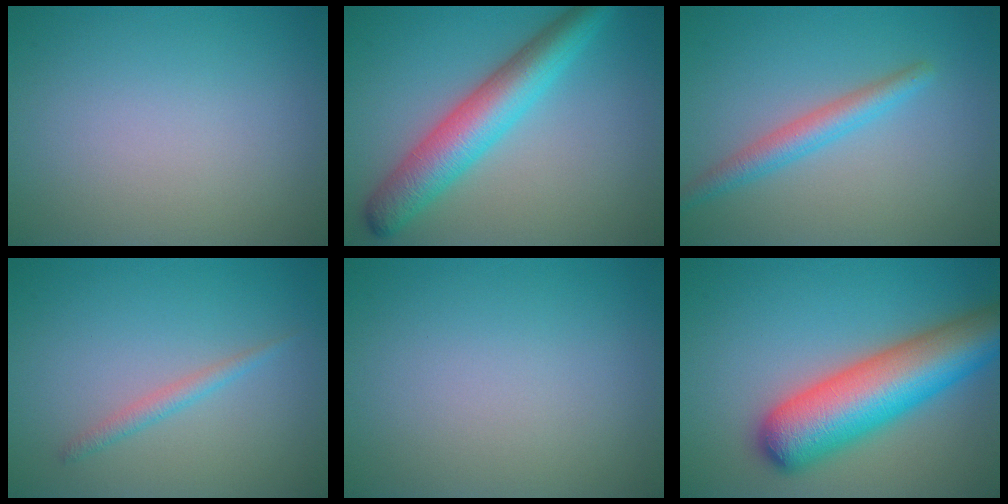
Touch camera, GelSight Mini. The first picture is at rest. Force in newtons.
{"total": 6.6, "press": 6.6, "slide": 0.1}
{"total": 2.7, "press": 2.7, "slide": 0.1}
{"total": 1.3, "press": 1.3, "slide": 0.1}
{"total": 0.0}
{"total": 10.2, "press": 10.2, "slide": 0.3}